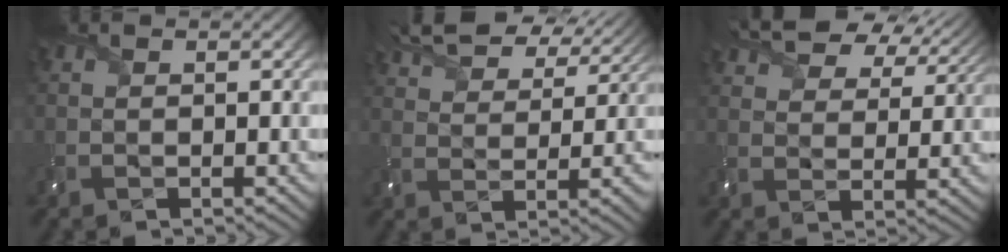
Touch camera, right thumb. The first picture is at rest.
{"total": 10.1, "force": [8.0, 3.2, 5.3], "torque": [-0.124, 0.018, 0.137]}
{"total": 9.9, "force": [7.4, 4.2, 5.1], "torque": [-0.118, 0.016, 0.123]}